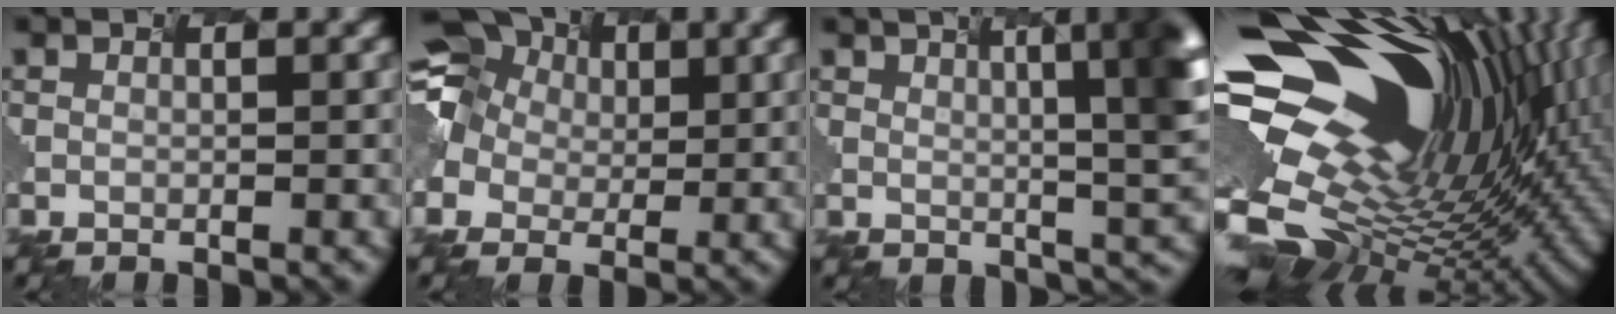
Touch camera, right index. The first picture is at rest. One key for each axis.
{"total": 11.3, "fx": 2.8, "fy": 9.8, "fz": 5.0, "tx": -0.132, "ty": 0.036, "tz": 0.021}
{"total": 7.2, "fx": 2.9, "fy": 1.7, "fz": 6.4, "tx": -0.082, "ty": 0.014, "tz": 0.049}
{"total": 19.1, "fx": -0.1, "fy": 11.8, "fz": 15.0, "tx": -0.281, "ty": 0.018, "tz": 0.011}